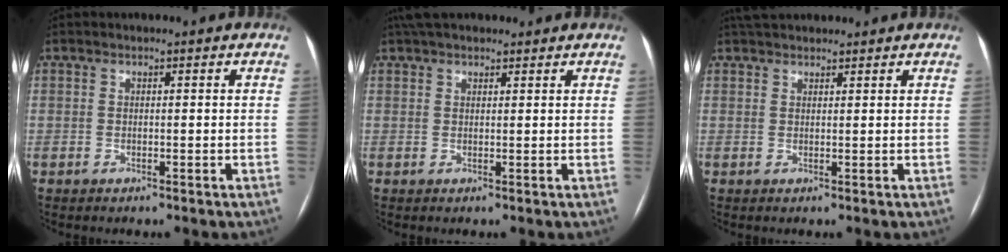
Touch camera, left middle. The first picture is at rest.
{"total": 6.5, "force": [5.5, 2.1, 2.8], "torque": [-0.038, 0.041, 0.091]}
{"total": 5.6, "force": [5.1, 1.5, 1.9], "torque": [-0.026, 0.041, 0.081]}